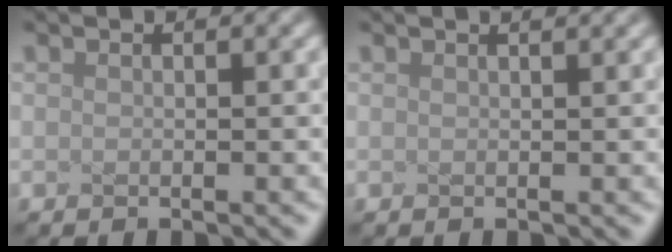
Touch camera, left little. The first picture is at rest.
{"total": 1.4, "force": [1.0, 0.5, 0.8], "torque": [-0.004, 0.007, -0.001]}